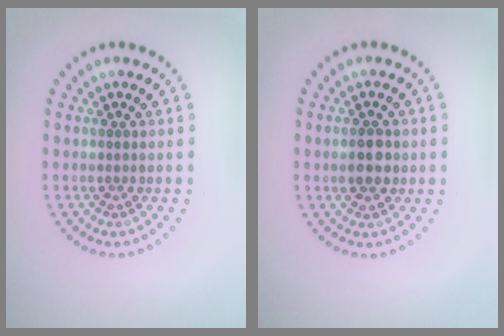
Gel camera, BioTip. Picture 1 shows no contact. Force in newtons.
{"total": 2.9, "press": 2.9, "slide": 0.0}